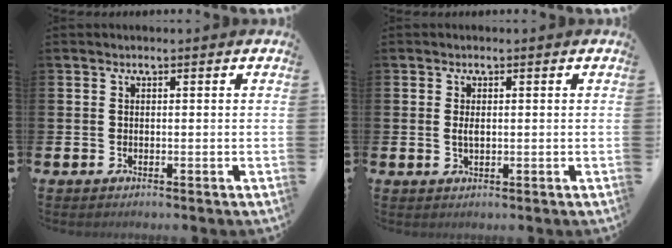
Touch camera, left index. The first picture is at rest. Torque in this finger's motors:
{"motor_torque": [0.37, 0.27, 0.01, 0.06]}